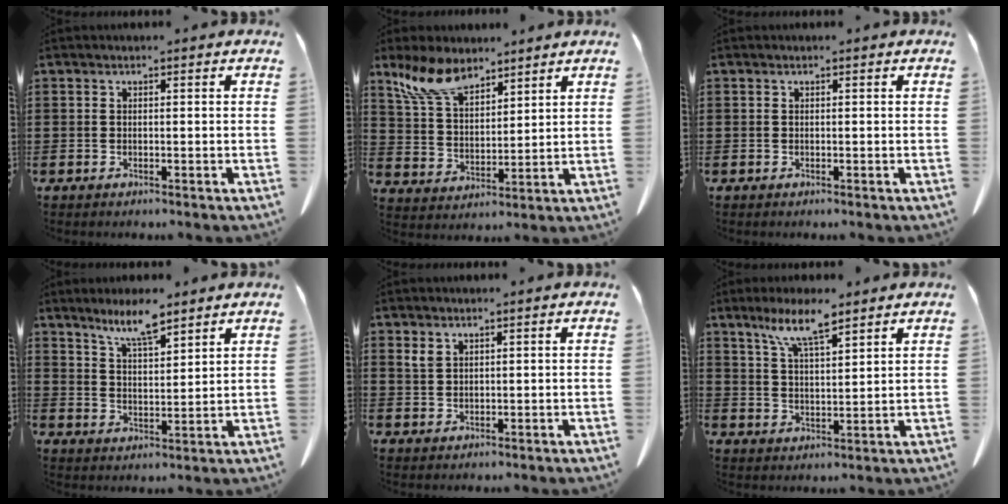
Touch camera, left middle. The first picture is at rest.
{"total": 9.1, "force": [7.0, 3.7, 4.5], "torque": [-0.113, -0.010, 0.134]}
{"total": 0.0}
{"total": 6.9, "force": [5.7, 1.0, 3.8], "torque": [-0.089, -0.016, 0.104]}
{"total": 2.0, "force": [1.4, 1.1, 0.8], "torque": [-0.021, 0.001, 0.029]}
{"total": 7.8, "force": [5.8, 1.3, 5.2], "torque": [-0.116, -0.011, 0.103]}